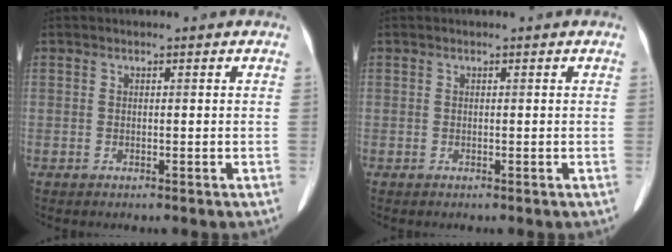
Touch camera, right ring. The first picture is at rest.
{"total": 0.0}